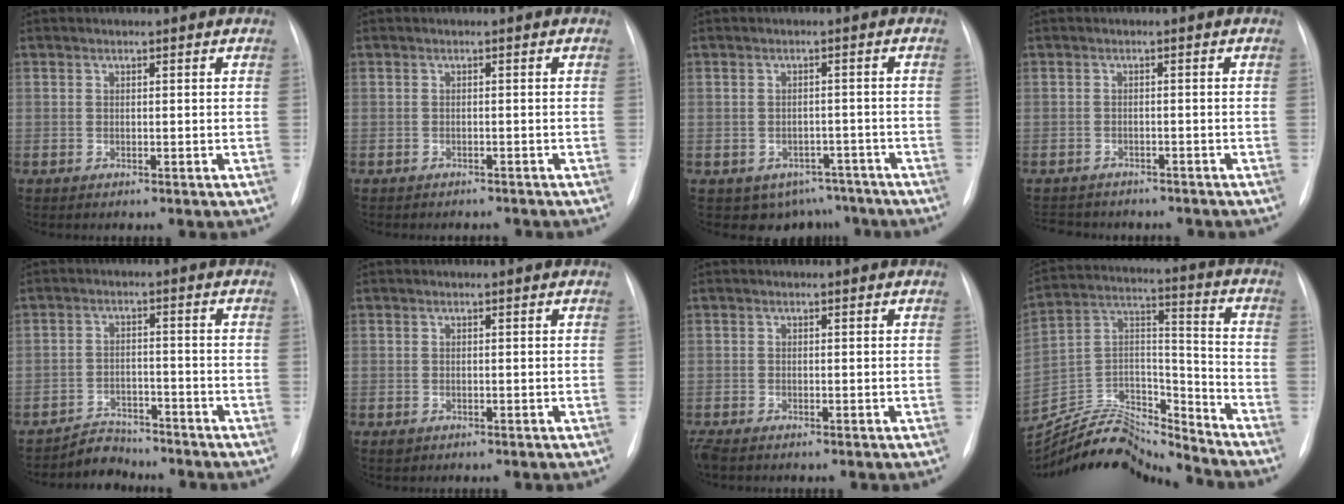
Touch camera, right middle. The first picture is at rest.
{"total": 3.9, "force": [-3.5, 1.3, 1.0], "torque": [-0.011, -0.002, -0.040]}
{"total": 6.7, "force": [-5.1, 4.3, 0.5], "torque": [0.015, 0.016, -0.060]}
{"total": 9.0, "force": [-7.8, 3.4, 2.8], "torque": [-0.057, 0.001, -0.098]}
{"total": 4.3, "force": [-4.0, 1.3, -0.8], "torque": [0.010, 0.000, -0.067]}
{"total": 0.7, "force": [-0.3, 0.5, 0.2], "torque": [-0.005, 0.002, -0.002]}
{"total": 1.8, "force": [-1.4, 0.5, 0.9], "torque": [-0.024, -0.007, -0.025]}
{"total": 17.3, "force": [-17.0, 1.5, 2.9], "torque": [-0.052, 0.049, -0.297]}